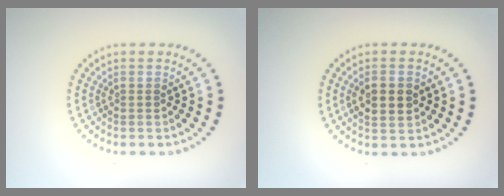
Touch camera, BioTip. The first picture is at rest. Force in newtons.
{"total": 2.7, "press": 2.7, "slide": 0.2}